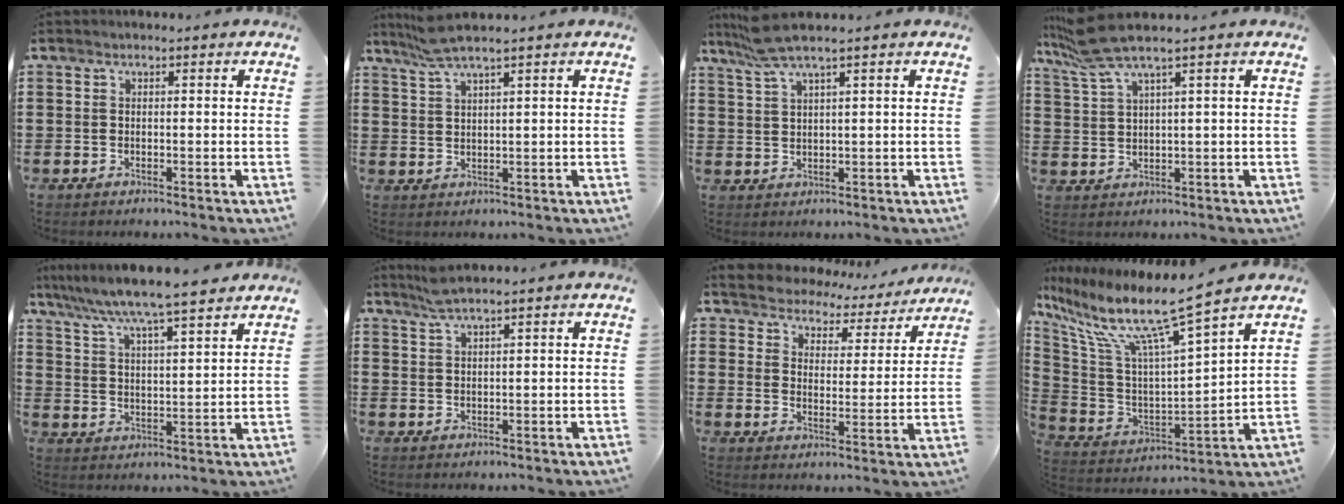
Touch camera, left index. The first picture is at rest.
{"total": 4.3, "force": [3.3, 0.0, 2.8], "torque": [-0.062, -0.001, 0.060]}
{"total": 4.8, "force": [3.3, 0.0, 3.5], "torque": [-0.077, 0.001, 0.060]}
{"total": 6.0, "force": [4.1, 0.3, 4.3], "torque": [-0.104, -0.008, 0.072]}
{"total": 6.0, "force": [5.5, -0.6, 2.4], "torque": [-0.070, -0.036, 0.090]}
{"total": 2.6, "force": [2.2, -0.1, 1.5], "torque": [-0.033, 0.002, 0.040]}
{"total": 3.9, "force": [3.9, 0.6, -0.5], "torque": [-0.018, -0.032, 0.062]}
{"total": 11.5, "force": [8.3, 0.5, 7.9], "torque": [-0.182, -0.059, 0.132]}